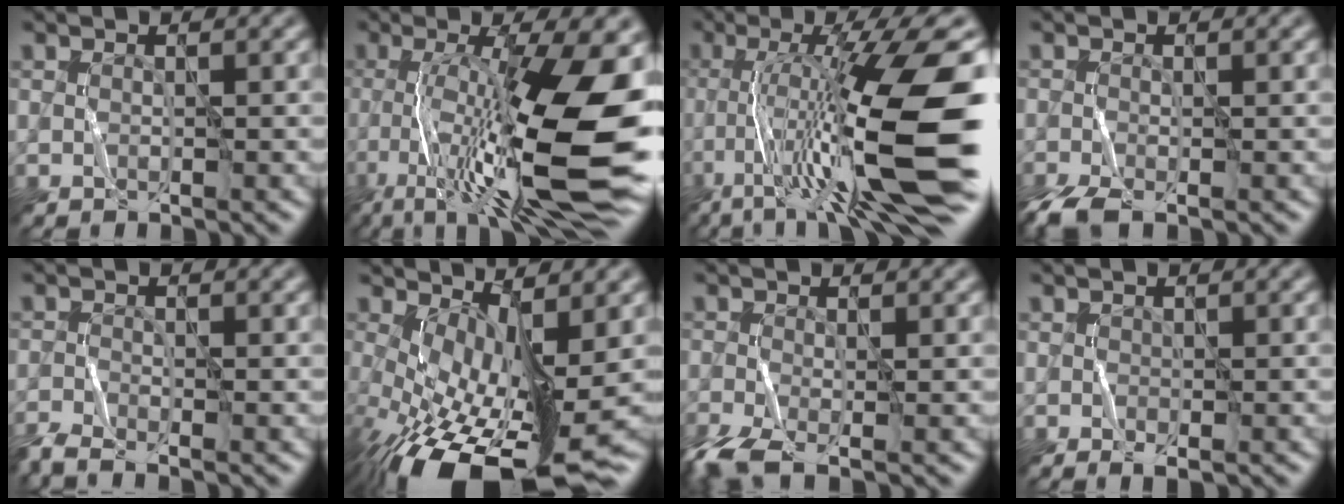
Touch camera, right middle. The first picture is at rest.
{"total": 15.7, "force": [-3.8, 4.2, 14.6], "torque": [-0.227, 0.001, -0.064]}
{"total": 14.7, "force": [-4.5, 2.6, 13.8], "torque": [-0.220, 0.016, -0.065]}
{"total": 2.5, "force": [-1.7, 0.7, 1.7], "torque": [-0.050, -0.010, -0.033]}
{"total": 2.5, "force": [-2.2, 0.3, 1.3], "torque": [-0.030, -0.006, -0.048]}
{"total": 10.8, "force": [-3.1, 4.0, 9.5], "torque": [-0.178, -0.031, -0.032]}
{"total": 3.8, "force": [-2.3, 1.2, 2.8], "torque": [-0.073, -0.013, -0.043]}
{"total": 0.6, "force": [-0.5, 0.0, 0.4], "torque": [-0.007, -0.002, -0.005]}